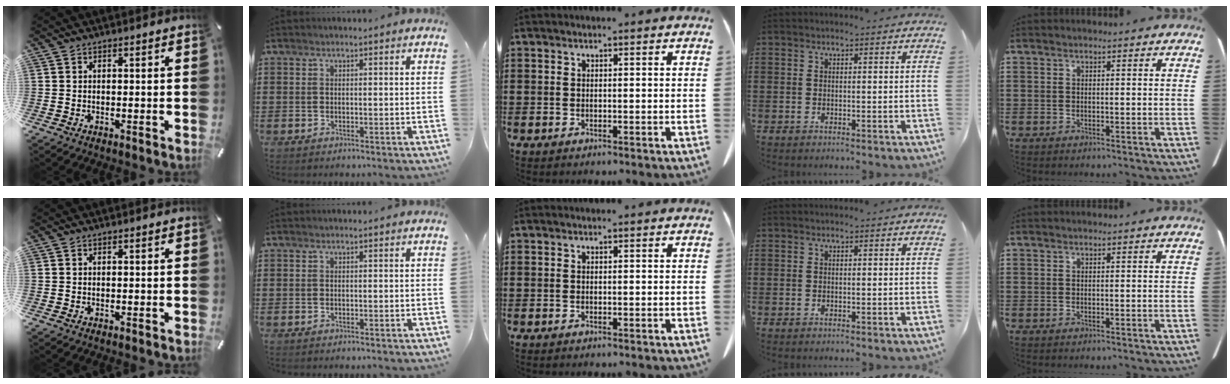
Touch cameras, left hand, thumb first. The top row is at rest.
{}